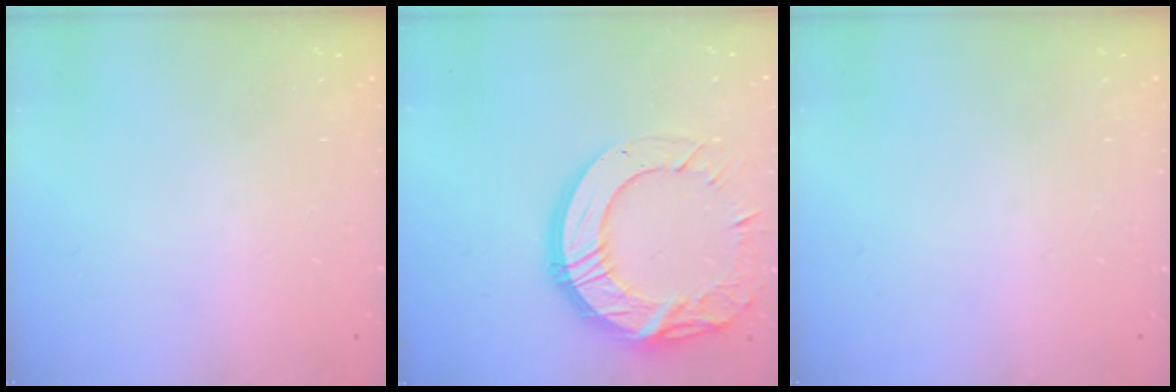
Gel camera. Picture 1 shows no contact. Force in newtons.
{"total": 18.4, "press": 18.3, "slide": 1.1}
{"total": 0.0}